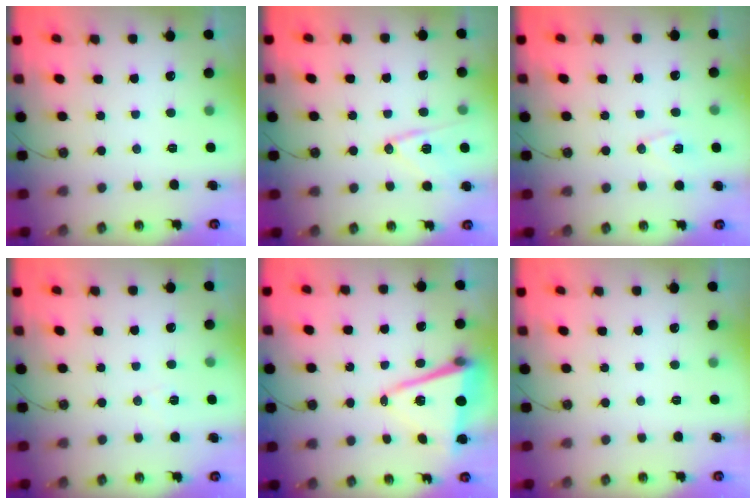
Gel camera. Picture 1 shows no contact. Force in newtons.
{"total": 12.0, "press": 11.7, "slide": 2.7}
{"total": 8.2, "press": 8.2, "slide": 0.7}
{"total": 5.2, "press": 4.7, "slide": 2.3}
{"total": 11.1, "press": 10.7, "slide": 3.0}
{"total": 0.0}